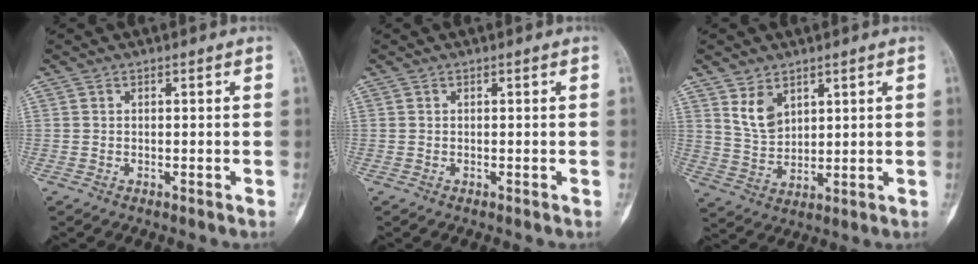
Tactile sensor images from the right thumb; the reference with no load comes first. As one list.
[{"total": 0.0}, {"total": 6.2, "force": [3.5, 3.9, 3.3], "torque": [-0.047, -0.025, 0.078]}]